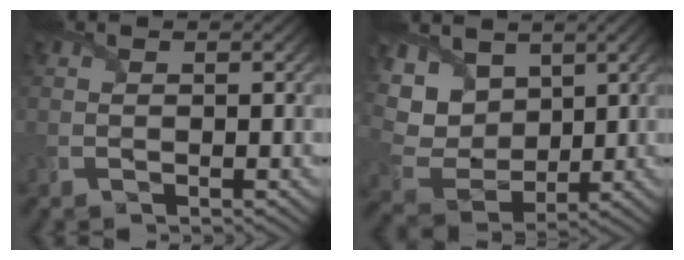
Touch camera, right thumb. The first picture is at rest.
{"total": 10.4, "force": [4.2, 7.9, 5.3], "torque": [-0.192, 0.021, 0.088]}